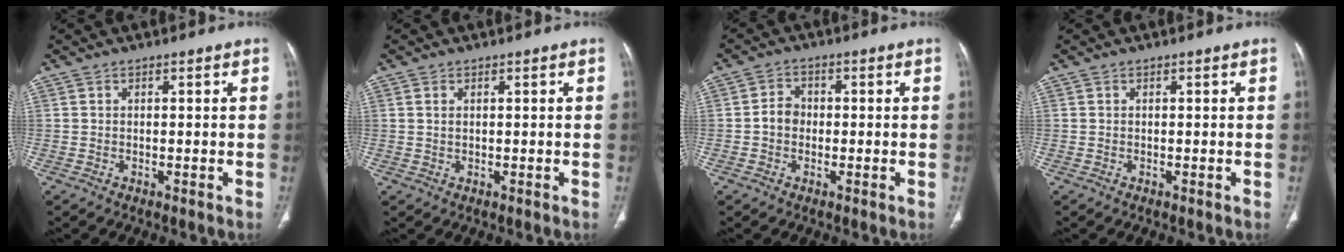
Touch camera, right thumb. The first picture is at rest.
{"total": 0.9, "force": [0.4, 0.4, 0.6], "torque": [-0.017, 0.003, 0.010]}
{"total": 3.5, "force": [-0.5, 2.9, 1.8], "torque": [-0.020, 0.013, -0.016]}
{"total": 0.0}